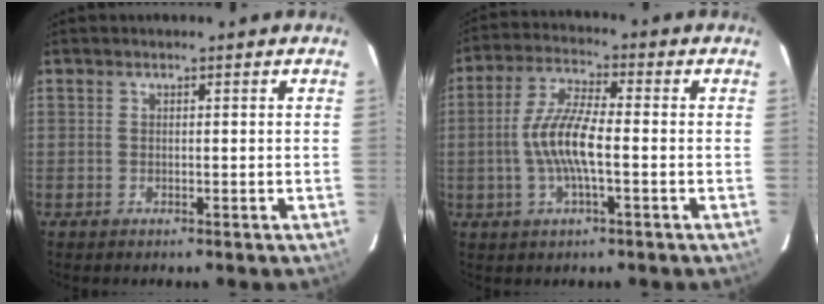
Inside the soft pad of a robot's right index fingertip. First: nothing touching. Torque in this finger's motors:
{"motor_torque": [1.09, -0.63, 0.56, 0.18]}